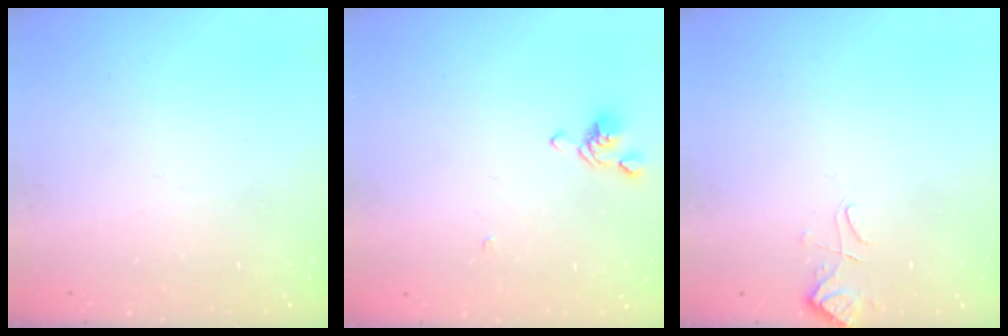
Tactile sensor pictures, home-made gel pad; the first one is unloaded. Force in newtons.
{"total": 0.8, "press": 0.5, "slide": 0.6}
{"total": 3.0, "press": 2.9, "slide": 0.6}